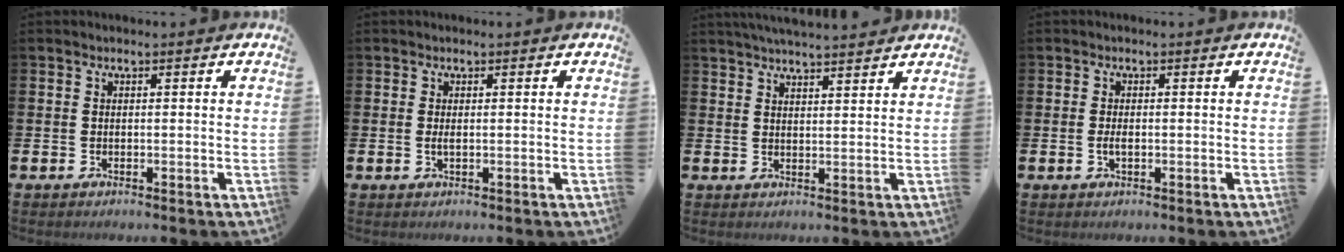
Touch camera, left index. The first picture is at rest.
{"total": 0.8, "force": [0.0, 0.2, 0.8], "torque": [-0.010, -0.001, -0.001]}
{"total": 4.1, "force": [4.1, -0.1, 0.7], "torque": [-0.022, -0.015, 0.074]}
{"total": 1.4, "force": [-0.2, 0.6, 1.3], "torque": [-0.020, -0.001, -0.006]}